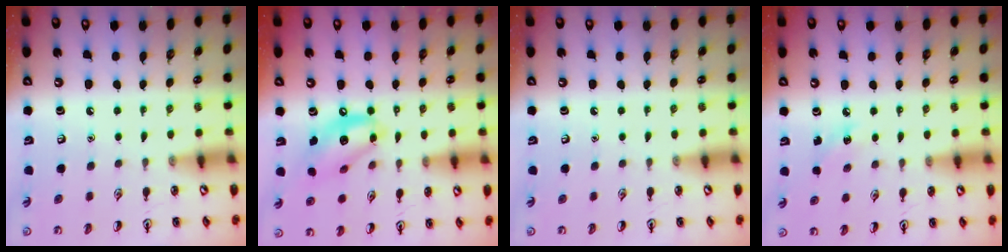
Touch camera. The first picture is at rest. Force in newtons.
{"total": 13.1, "press": 12.7, "slide": 3.3}
{"total": 0.0}
{"total": 5.1, "press": 4.9, "slide": 1.5}